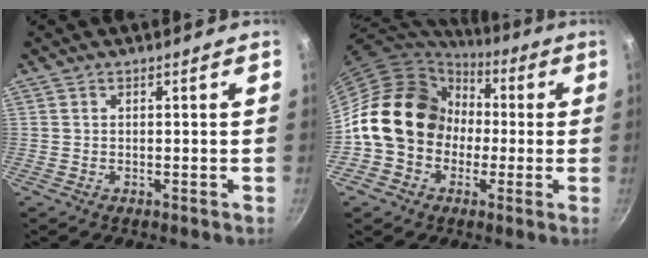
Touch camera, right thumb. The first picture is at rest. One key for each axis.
{"total": 18.4, "fx": -0.1, "fy": 15.3, "fz": 10.2, "tx": -0.142, "ty": 0.051, "tz": -0.006}